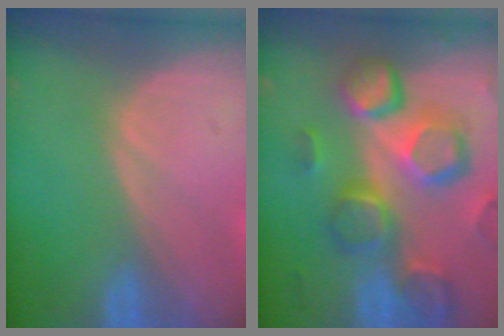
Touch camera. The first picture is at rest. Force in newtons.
{"total": 12.8, "press": 11.2, "slide": 6.2}